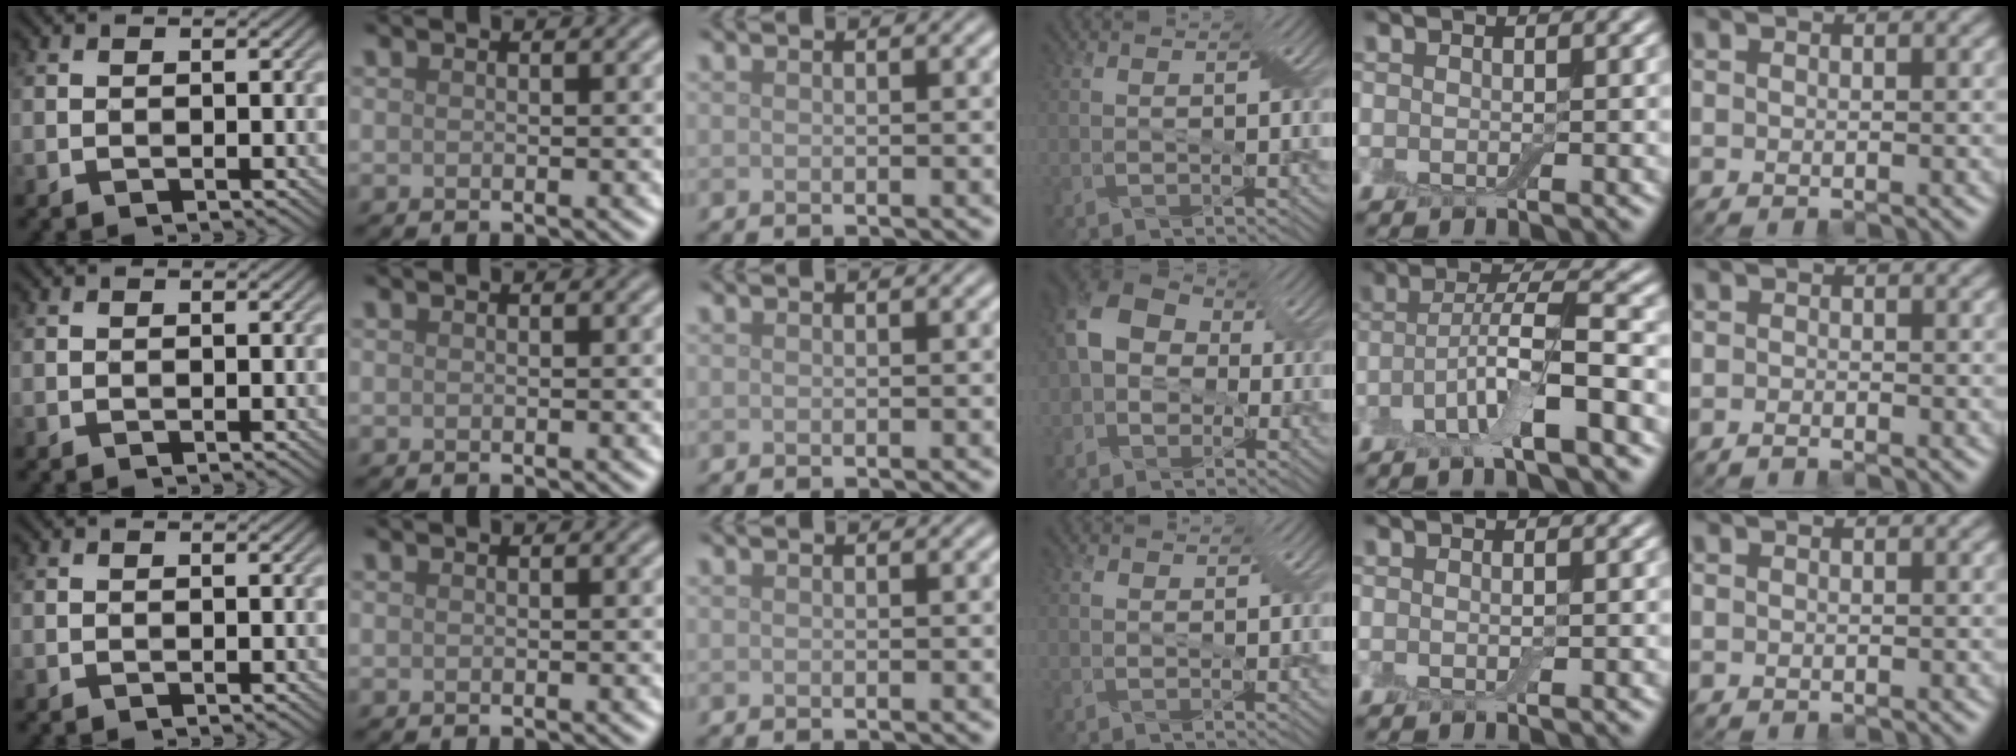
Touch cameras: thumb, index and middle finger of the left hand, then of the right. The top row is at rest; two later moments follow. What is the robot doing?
{"motion": "wipe", "object": "dish"}